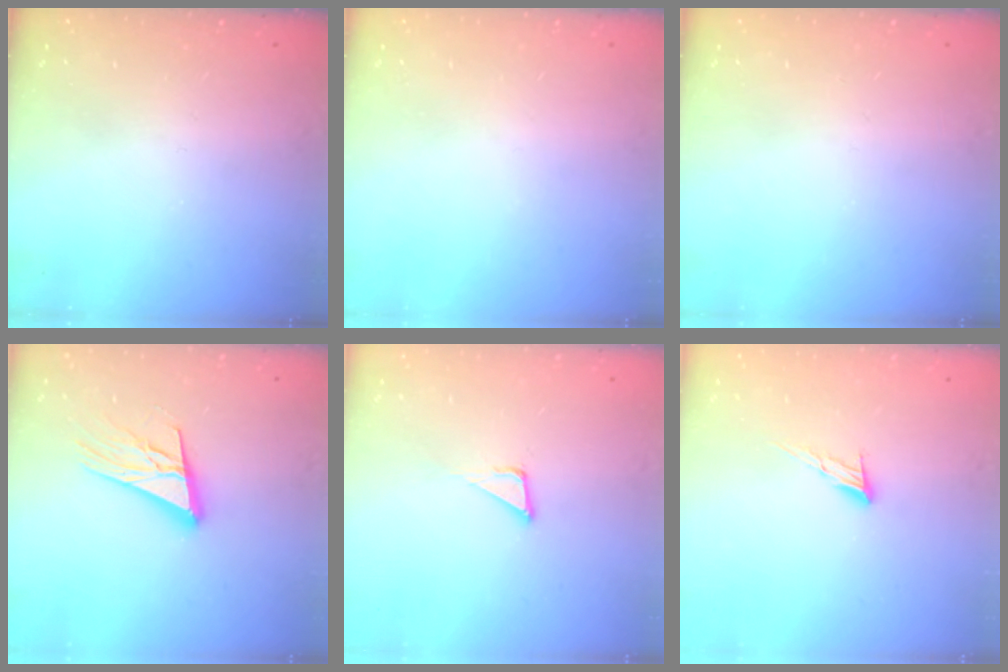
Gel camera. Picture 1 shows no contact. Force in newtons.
{"total": 0.0}
{"total": 0.0}
{"total": 17.0, "press": 16.5, "slide": 4.2}
{"total": 3.8, "press": 3.8, "slide": 0.2}
{"total": 7.2, "press": 7.2, "slide": 0.4}